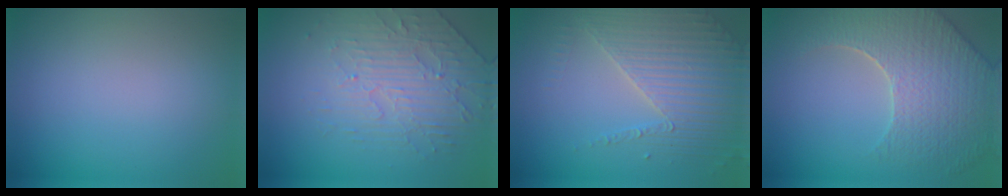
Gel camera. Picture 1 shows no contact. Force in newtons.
{"total": 4.6, "press": 3.3, "slide": 3.1}
{"total": 4.0, "press": 3.8, "slide": 1.3}
{"total": 7.2, "press": 5.6, "slide": 4.6}